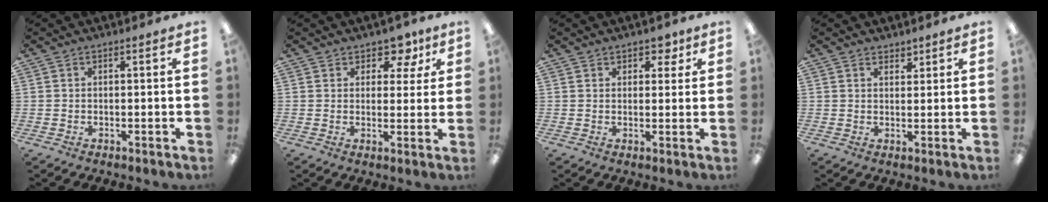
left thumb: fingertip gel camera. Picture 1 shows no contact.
{"total": 6.6, "force": [4.4, 4.2, 2.5], "torque": [-0.029, -0.021, 0.076]}
{"total": 3.5, "force": [2.5, 2.2, 1.2], "torque": [0.003, -0.010, 0.039]}
{"total": 2.0, "force": [1.8, 0.9, 0.1], "torque": [0.005, -0.007, 0.034]}